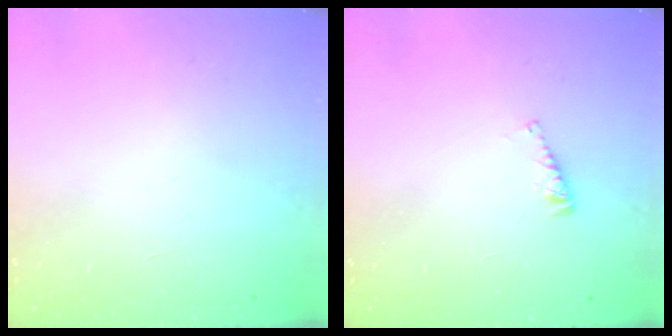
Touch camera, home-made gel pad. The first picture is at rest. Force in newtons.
{"total": 2.4, "press": 2.4, "slide": 0.4}